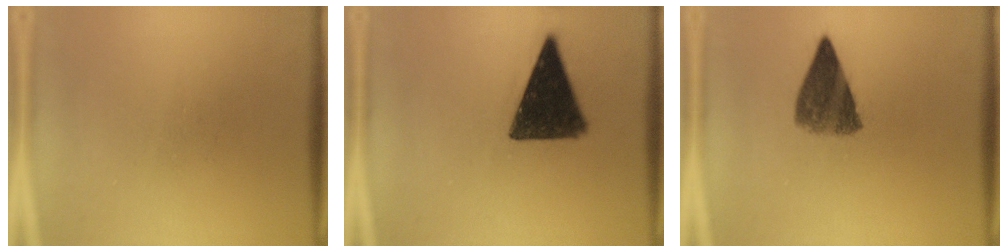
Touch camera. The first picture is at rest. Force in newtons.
{"total": 14.3}
{"total": 6.7}